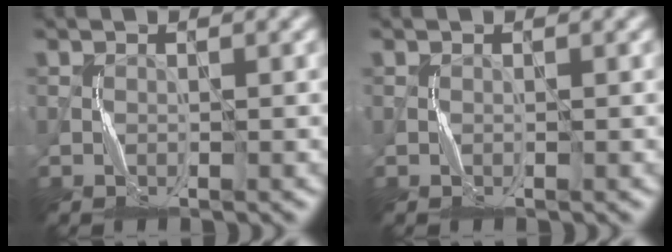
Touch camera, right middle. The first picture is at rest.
{"total": 0.0}